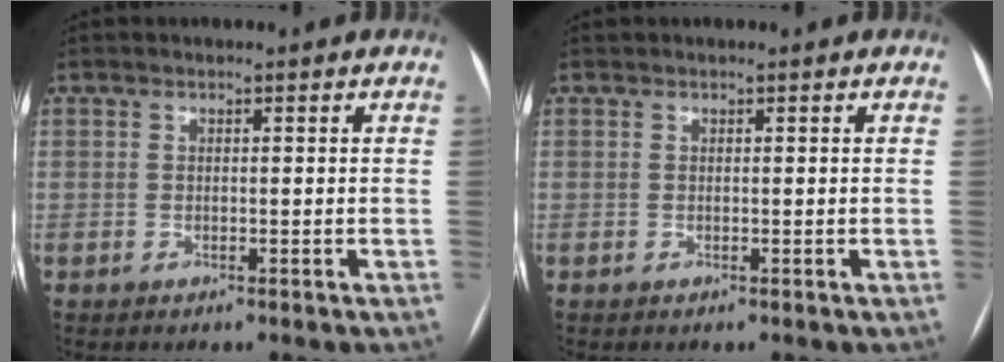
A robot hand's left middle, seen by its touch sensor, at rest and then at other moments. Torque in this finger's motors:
{"motor_torque": [0.08, -0.07, 0.02, 0.00]}